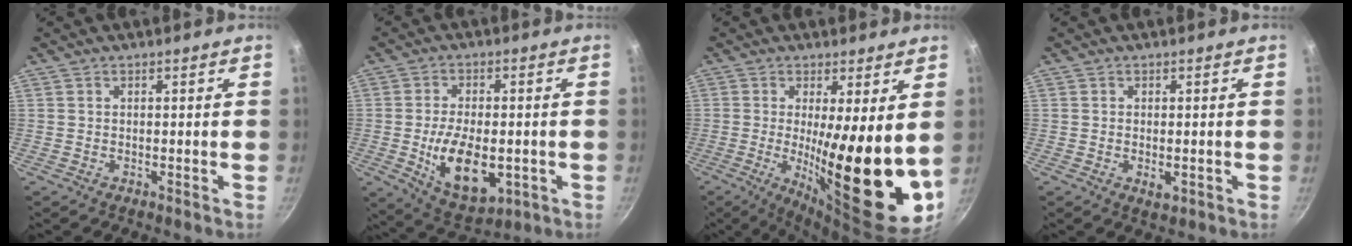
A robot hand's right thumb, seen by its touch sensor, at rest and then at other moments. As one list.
[{"total": 13.5, "force": [-2.6, 7.3, 11.1], "torque": [-0.170, -0.002, -0.029]}, {"total": 18.5, "force": [0.4, 3.8, 18.0], "torque": [-0.259, -0.035, 0.013]}, {"total": 2.3, "force": [-0.5, 1.2, 1.9], "torque": [-0.031, -0.005, -0.007]}]